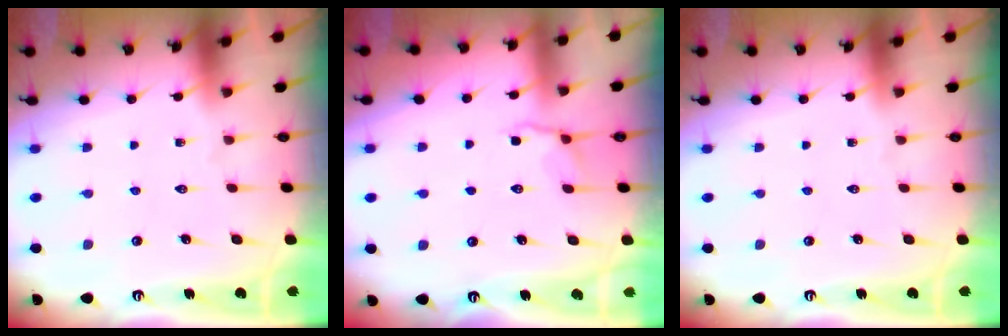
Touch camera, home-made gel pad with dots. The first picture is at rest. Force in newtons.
{"total": 3.9, "press": 3.4, "slide": 2.0}
{"total": 0.0}